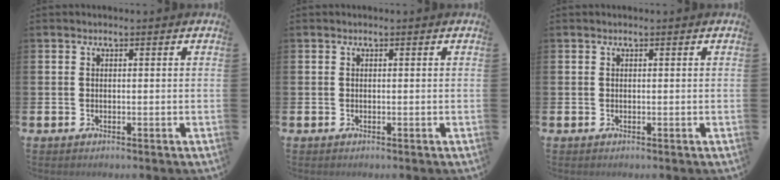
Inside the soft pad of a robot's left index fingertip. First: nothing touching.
{"total": 0.0}
{"total": 0.0}